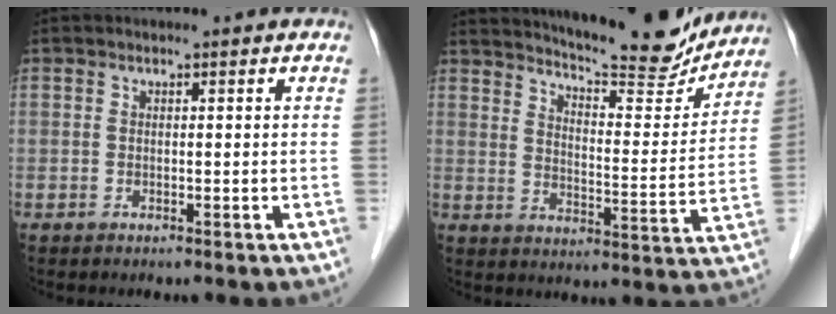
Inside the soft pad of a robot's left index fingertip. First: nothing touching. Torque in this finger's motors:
{"motor_torque": [-0.51, -0.91, 0.37, 0.06]}